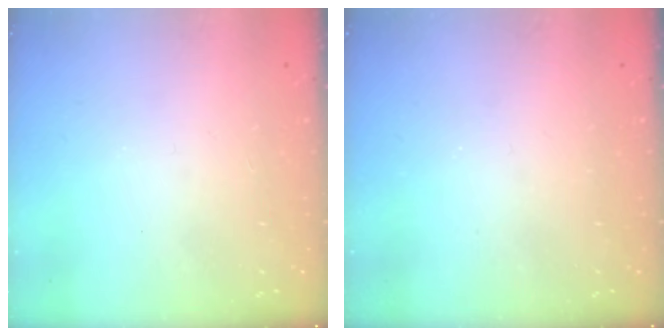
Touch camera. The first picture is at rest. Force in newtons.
{"total": 0.0}